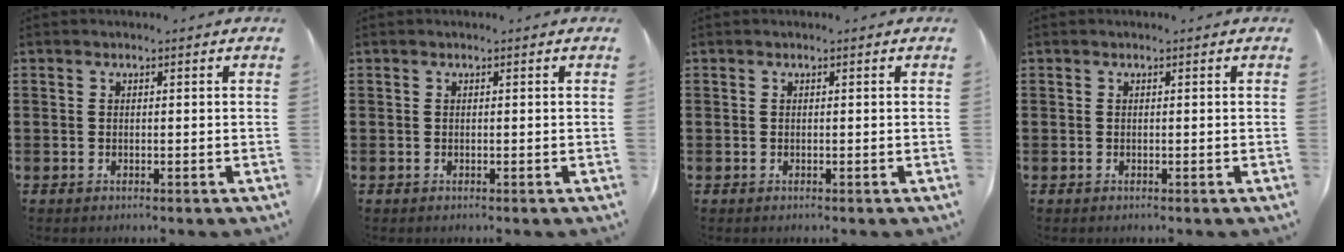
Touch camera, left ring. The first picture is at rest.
{"total": 0.0}
{"total": 0.0}
{"total": 0.0}